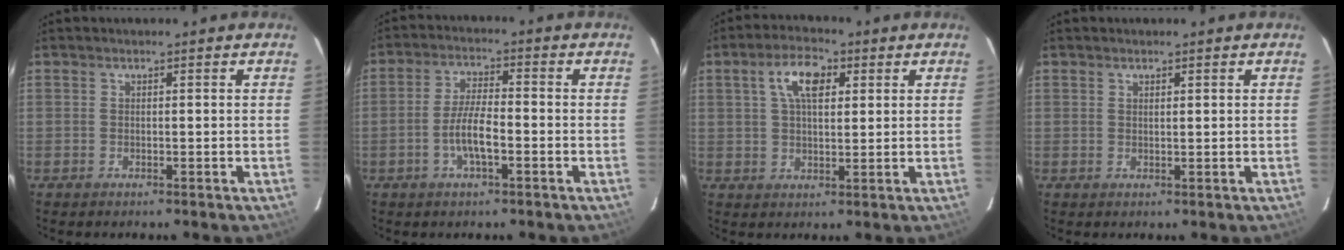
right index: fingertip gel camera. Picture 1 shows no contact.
{"total": 6.3, "force": [-2.3, 1.5, 5.7], "torque": [-0.114, 0.003, -0.045]}
{"total": 7.3, "force": [2.8, 3.4, 5.8], "torque": [-0.104, 0.017, 0.050]}
{"total": 0.8, "force": [0.6, 0.2, 0.4], "torque": [-0.007, 0.000, 0.012]}